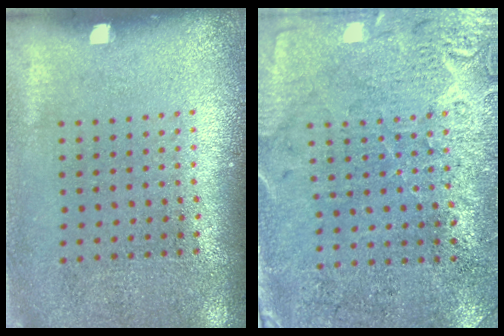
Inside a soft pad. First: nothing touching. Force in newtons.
{"total": 2.7, "press": 2.4, "slide": 1.2}